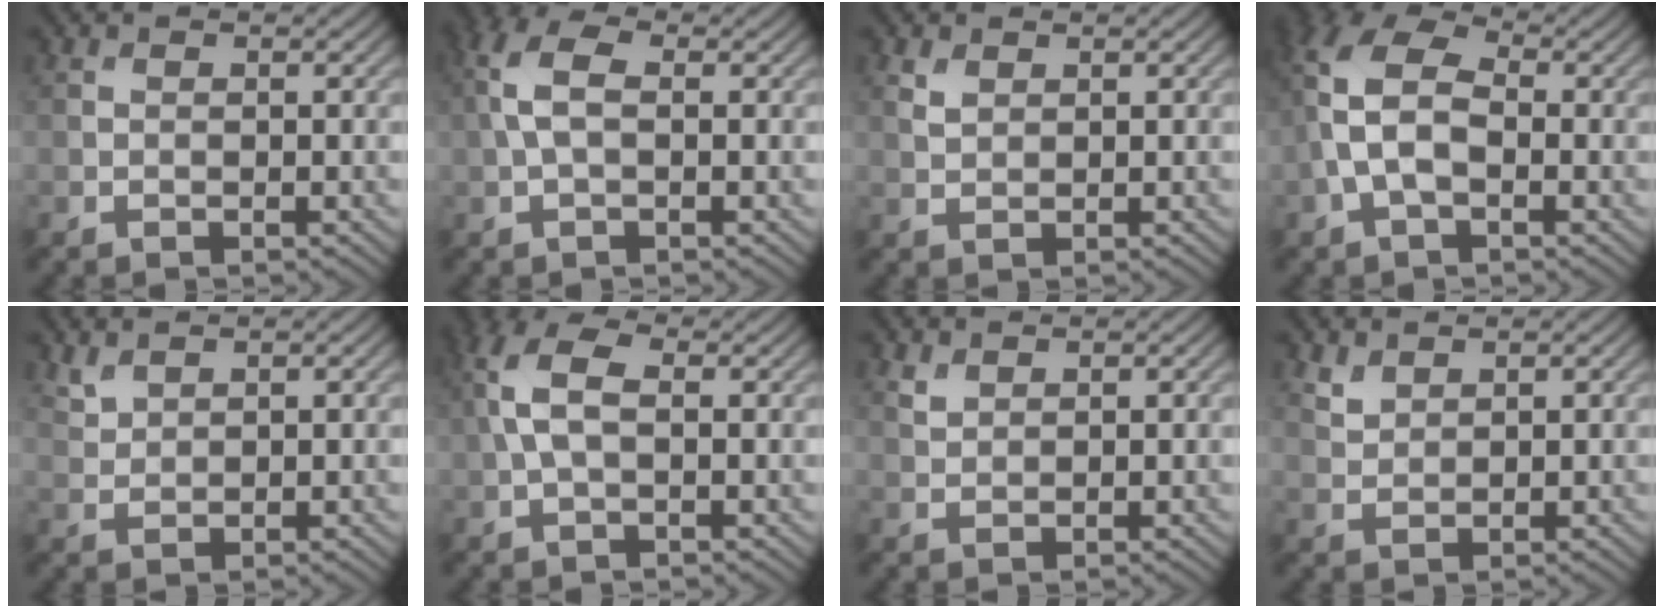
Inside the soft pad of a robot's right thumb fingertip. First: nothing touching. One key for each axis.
{"total": 4.8, "fx": 0.5, "fy": 2.5, "fz": 4.1, "tx": -0.106, "ty": 0.014, "tz": 0.003}
{"total": 1.6, "fx": 1.0, "fy": 0.9, "fz": 0.8, "tx": -0.023, "ty": -0.001, "tz": 0.024}
{"total": 8.3, "fx": -0.4, "fy": 4.9, "fz": 6.7, "tx": -0.164, "ty": 0.017, "tz": -0.020}
{"total": 1.9, "fx": 1.6, "fy": 0.7, "fz": 0.7, "tx": -0.026, "ty": 0.001, "tz": 0.042}
{"total": 6.1, "fx": 0.7, "fy": 3.2, "fz": 5.2, "tx": -0.133, "ty": 0.016, "tz": 0.004}
{"total": 1.4, "fx": 1.2, "fy": 0.6, "fz": 0.5, "tx": -0.019, "ty": -0.001, "tz": 0.029}
{"total": 2.1, "fx": 1.7, "fy": 0.8, "fz": 0.8, "tx": -0.025, "ty": -0.001, "tz": 0.043}